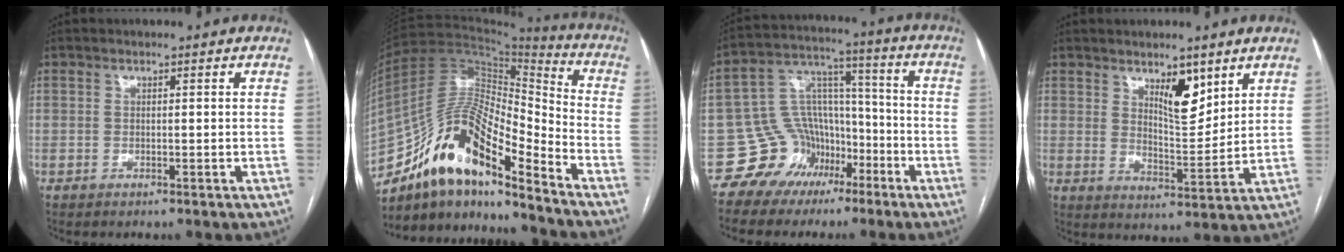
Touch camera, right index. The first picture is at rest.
{"total": 17.1, "force": [-12.3, 4.4, 11.1], "torque": [-0.198, 0.040, -0.215]}
{"total": 11.1, "force": [-6.0, 9.0, 2.2], "torque": [-0.040, 0.069, -0.091]}
{"total": 6.8, "force": [4.1, 2.2, 4.9], "torque": [-0.082, -0.010, 0.071]}